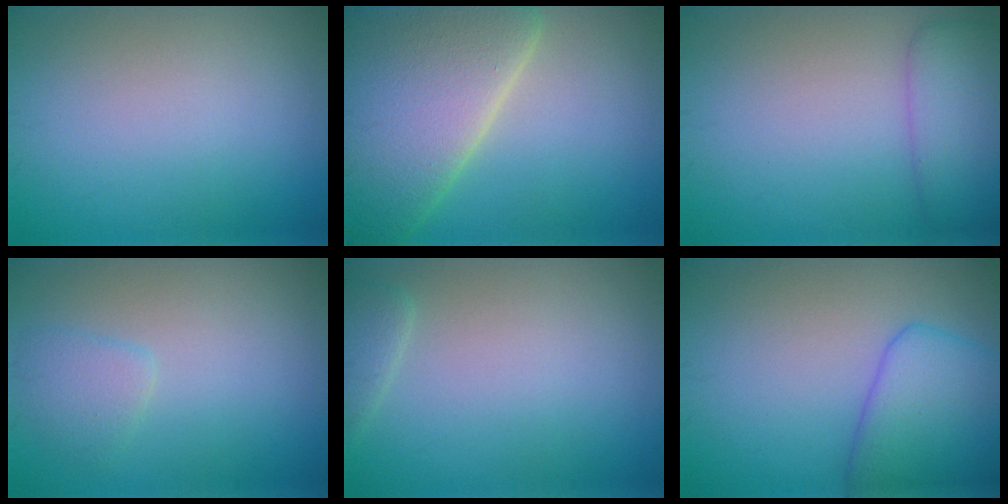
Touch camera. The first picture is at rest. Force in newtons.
{"total": 12.5, "press": 12.5, "slide": 0.8}
{"total": 3.8, "press": 3.8, "slide": 0.1}
{"total": 1.7, "press": 1.7, "slide": 0.2}
{"total": 1.5, "press": 1.5, "slide": 0.1}
{"total": 5.6, "press": 5.6, "slide": 0.4}